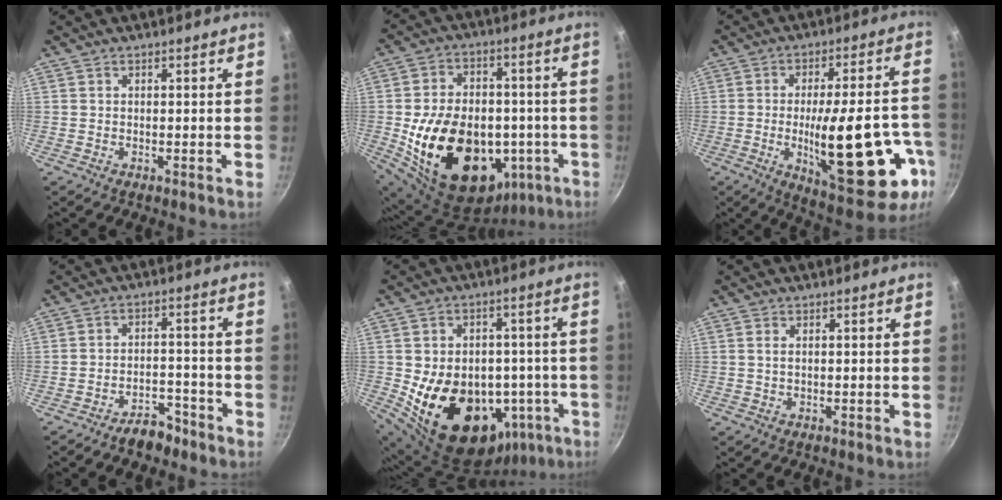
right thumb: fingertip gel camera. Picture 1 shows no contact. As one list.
[{"total": 27.3, "force": [-5.5, 19.0, 18.8], "torque": [-0.299, 0.034, -0.061]}, {"total": 24.2, "force": [-6.7, 8.5, 21.7], "torque": [-0.283, 0.015, -0.079]}, {"total": 5.9, "force": [-4.6, 2.8, 2.3], "torque": [-0.022, 0.047, -0.068]}, {"total": 23.7, "force": [-5.3, 17.4, 15.2], "torque": [-0.217, 0.023, -0.052]}, {"total": 1.1, "force": [0.3, 0.5, 0.9], "torque": [-0.018, 0.001, 0.004]}]